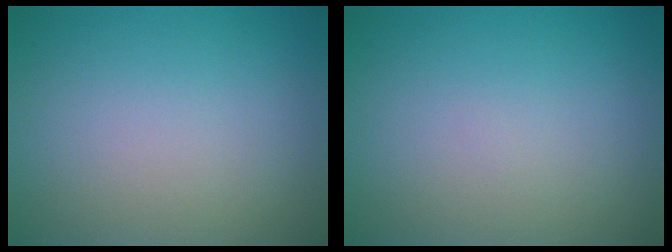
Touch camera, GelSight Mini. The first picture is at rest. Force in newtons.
{"total": 0.0}